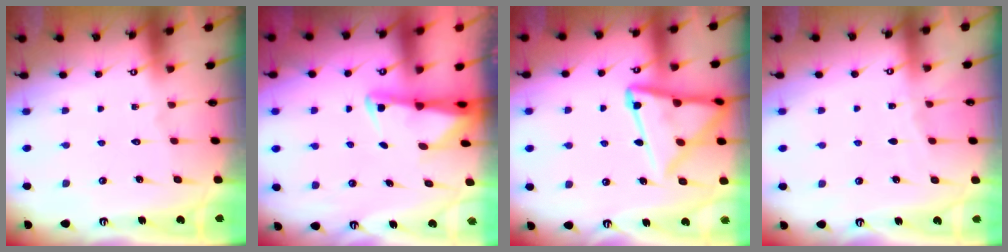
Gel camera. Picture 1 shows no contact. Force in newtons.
{"total": 2.5, "press": 2.4, "slide": 0.5}
{"total": 16.2, "press": 16.1, "slide": 1.7}
{"total": 2.2, "press": 2.1, "slide": 0.4}